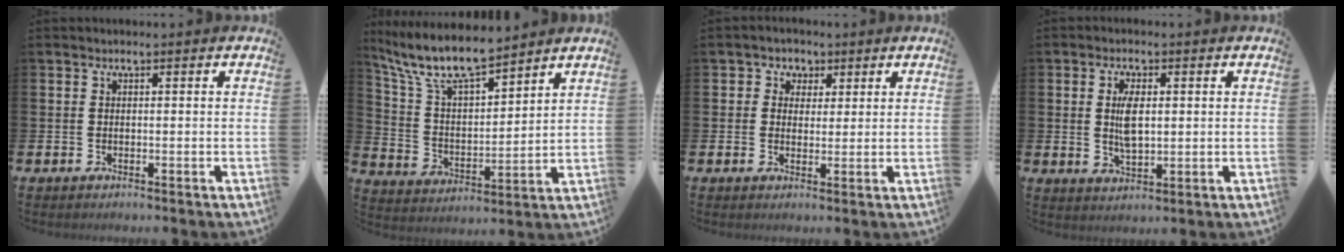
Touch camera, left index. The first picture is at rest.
{"total": 9.8, "force": [8.6, 2.1, 4.1], "torque": [-0.115, -0.048, 0.153]}
{"total": 2.8, "force": [1.4, 2.4, -0.3], "torque": [0.006, 0.003, 0.020]}
{"total": 4.5, "force": [0.9, 2.1, 3.9], "torque": [-0.070, 0.004, 0.011]}